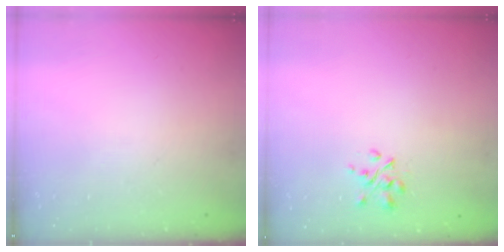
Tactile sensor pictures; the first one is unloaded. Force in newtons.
{"total": 2.7, "press": 2.5, "slide": 1.0}